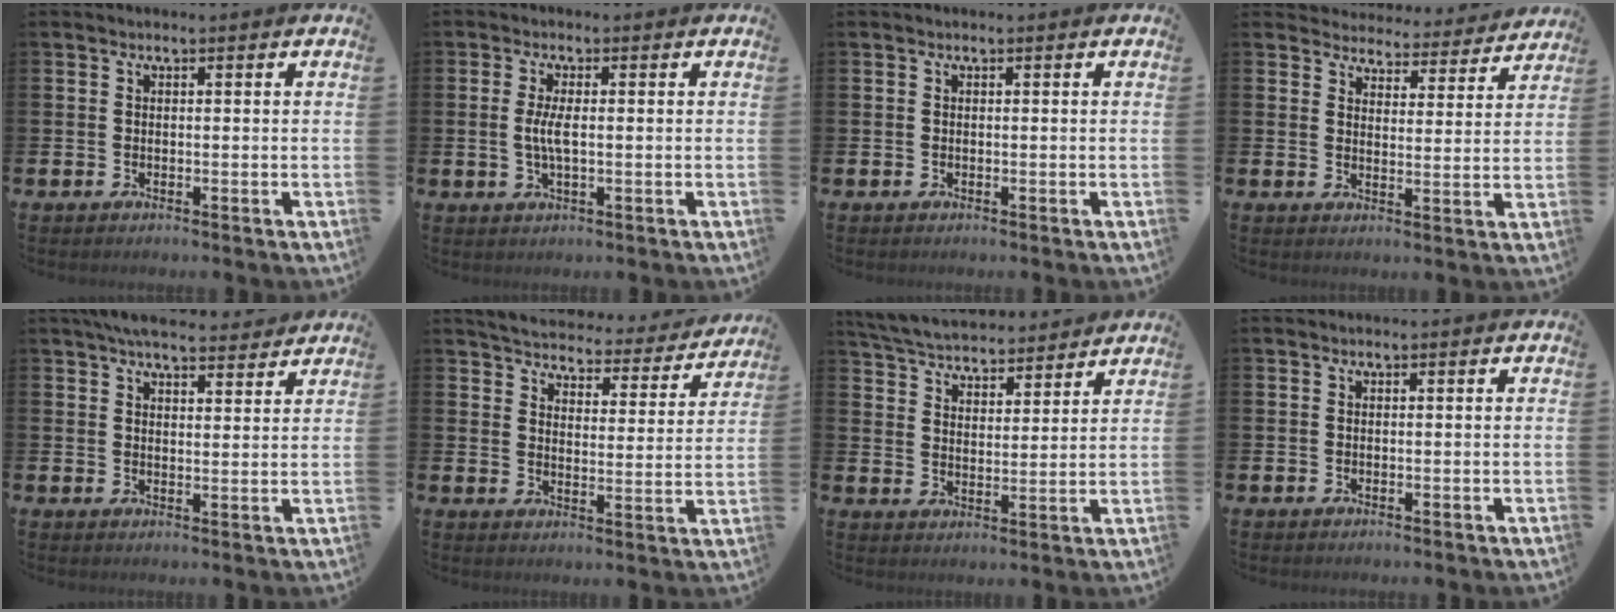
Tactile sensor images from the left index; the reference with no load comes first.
{"total": 3.1, "force": [0.1, 1.0, 3.0], "torque": [-0.064, 0.001, -0.002]}
{"total": 0.0}
{"total": 4.3, "force": [4.2, 1.0, -0.2], "torque": [-0.004, -0.046, 0.068]}
{"total": 5.7, "force": [5.3, 1.2, 1.6], "torque": [-0.029, -0.023, 0.096]}
{"total": 4.7, "force": [4.6, 0.8, 0.6], "torque": [-0.036, -0.038, 0.074]}
{"total": 5.6, "force": [5.5, 0.9, 0.6], "torque": [-0.034, -0.037, 0.096]}
{"total": 0.0}